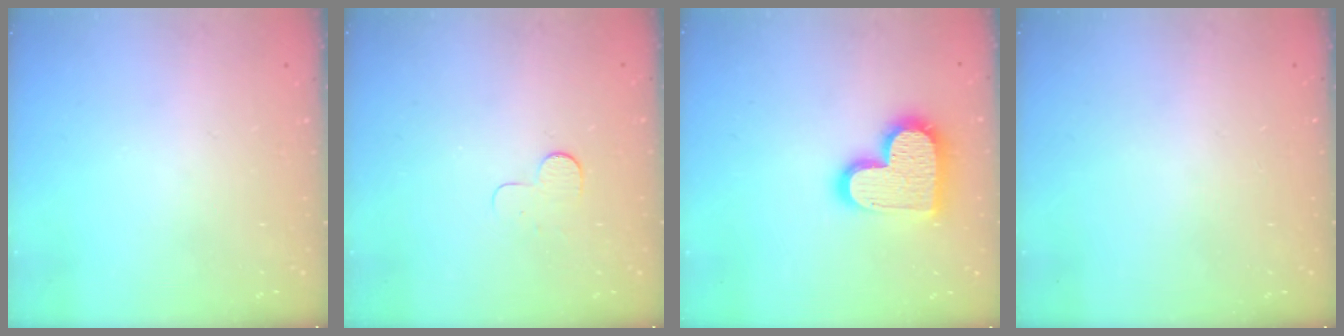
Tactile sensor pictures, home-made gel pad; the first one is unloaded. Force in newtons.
{"total": 4.3, "press": 4.3, "slide": 0.3}
{"total": 17.6, "press": 17.5, "slide": 1.3}
{"total": 0.7, "press": 0.7, "slide": 0.1}